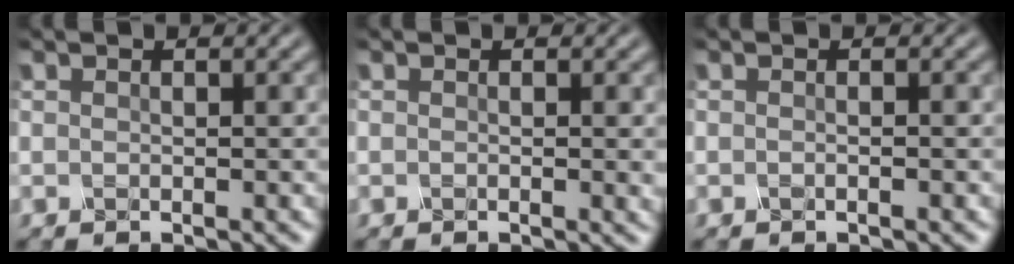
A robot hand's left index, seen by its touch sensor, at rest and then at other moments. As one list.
[{"total": 1.1, "force": [-0.1, 0.4, 1.1], "torque": [-0.009, -0.001, -0.005]}, {"total": 0.9, "force": [-0.1, 0.4, 0.8], "torque": [-0.001, -0.012, -0.013]}]